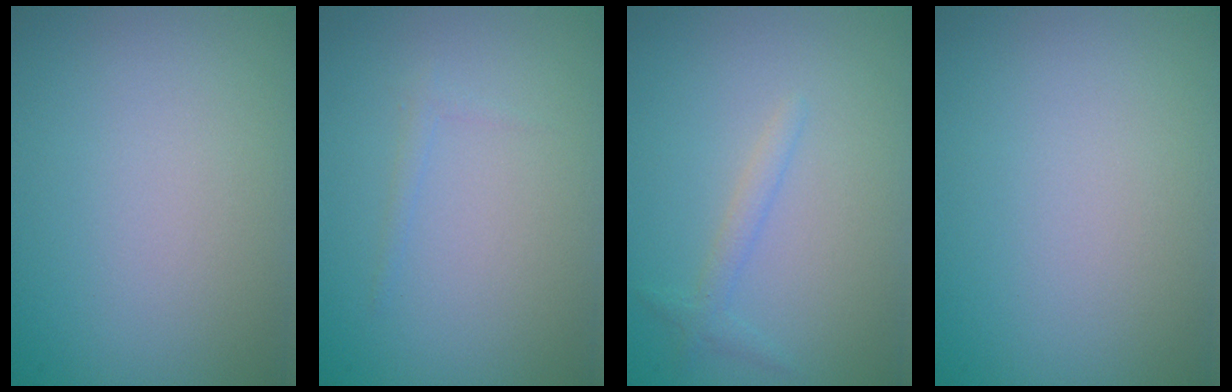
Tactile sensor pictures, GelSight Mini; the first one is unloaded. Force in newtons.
{"total": 0.7, "press": 0.7, "slide": 0.0}
{"total": 1.3, "press": 1.3, "slide": 0.0}
{"total": 0.0}